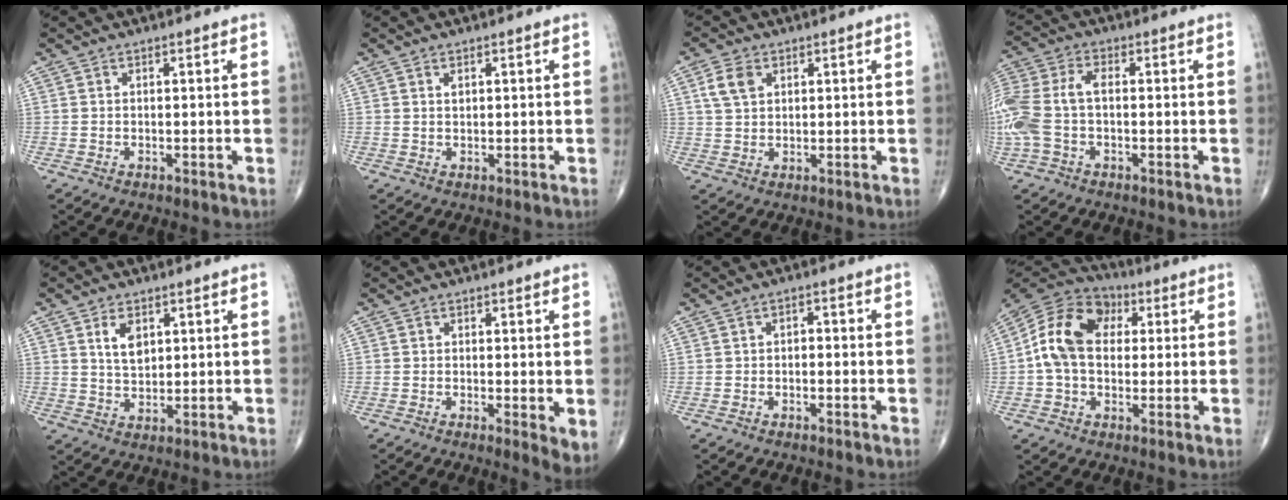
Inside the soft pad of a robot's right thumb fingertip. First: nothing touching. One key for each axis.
{"total": 1.2, "fx": 0.6, "fy": 0.7, "fz": 0.8, "tx": -0.010, "ty": -0.001, "tz": 0.011}
{"total": 4.8, "fx": 1.9, "fy": 3.2, "fz": 2.9, "tx": -0.051, "ty": 0.001, "tz": 0.037}
{"total": 12.7, "fx": -0.9, "fy": 7.4, "fz": 10.3, "tx": -0.271, "ty": 0.026, "tz": -0.015}
{"total": 5.1, "fx": 2.1, "fy": 3.1, "fz": 3.4, "tx": -0.049, "ty": -0.016, "tz": 0.042}
{"total": 3.7, "fx": -0.3, "fy": 1.0, "fz": 3.5, "tx": -0.054, "ty": -0.014, "tz": -0.011}
{"total": 1.2, "fx": -0.4, "fy": 0.8, "fz": 0.8, "tx": -0.003, "ty": 0.005, "tz": -0.011}
{"total": 13.9, "fx": 2.0, "fy": 9.8, "fz": 9.6, "tx": -0.167, "ty": 0.028, "tz": 0.023}